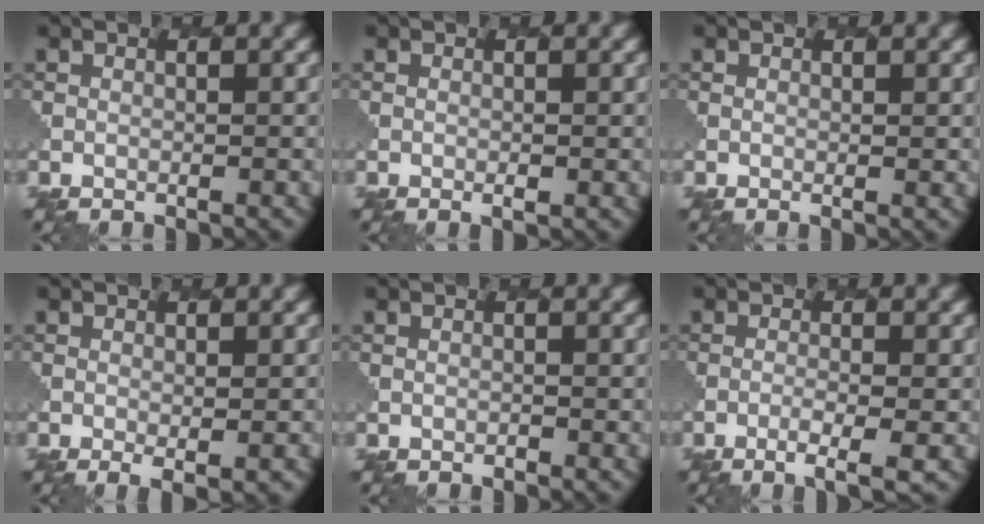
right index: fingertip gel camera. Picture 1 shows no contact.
{"total": 0.7, "force": [0.0, 0.2, 0.7], "torque": [-0.010, -0.003, 0.002]}
{"total": 0.7, "force": [0.4, 0.1, 0.6], "torque": [-0.008, -0.005, 0.006]}
{"total": 2.3, "force": [-0.5, 0.5, 2.2], "torque": [-0.034, -0.010, -0.004]}
{"total": 0.0}
{"total": 3.0, "force": [-1.1, 0.6, 2.7], "torque": [-0.046, -0.001, -0.024]}